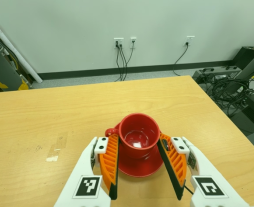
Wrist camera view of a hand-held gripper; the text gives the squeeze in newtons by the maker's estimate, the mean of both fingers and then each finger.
{"total": 2.0, "left": 1.3, "right": 2.7}